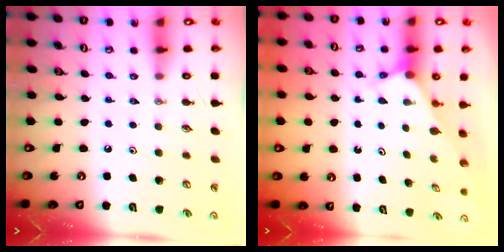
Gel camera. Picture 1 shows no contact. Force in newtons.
{"total": 2.6, "press": 2.6, "slide": 0.2}